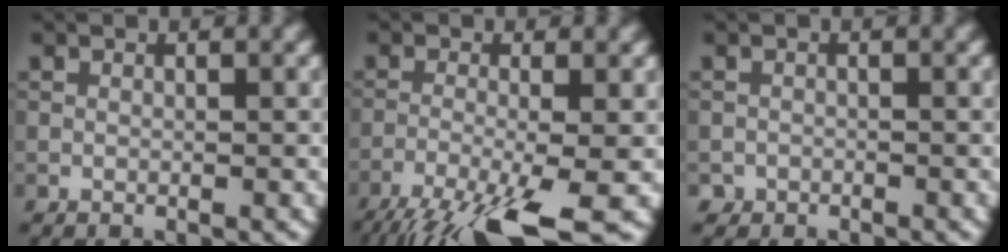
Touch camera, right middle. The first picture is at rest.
{"total": 9.7, "force": [-6.0, 1.8, 7.4], "torque": [-0.125, -0.015, -0.111]}
{"total": 0.8, "force": [-0.5, 0.5, -0.2], "torque": [0.011, -0.001, -0.010]}